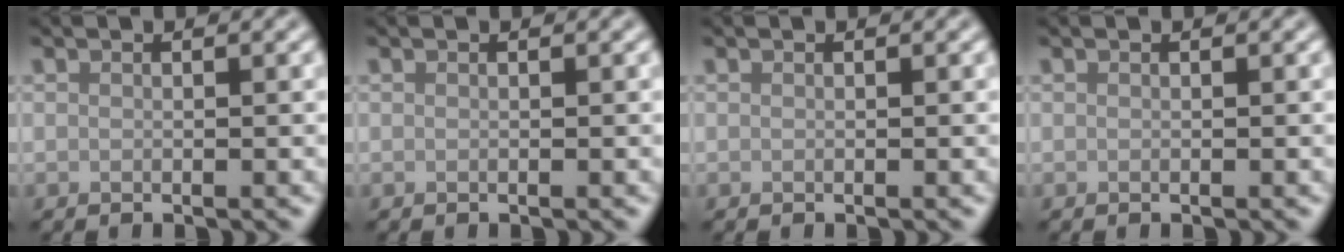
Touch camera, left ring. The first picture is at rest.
{"total": 0.0}
{"total": 0.0}
{"total": 0.0}